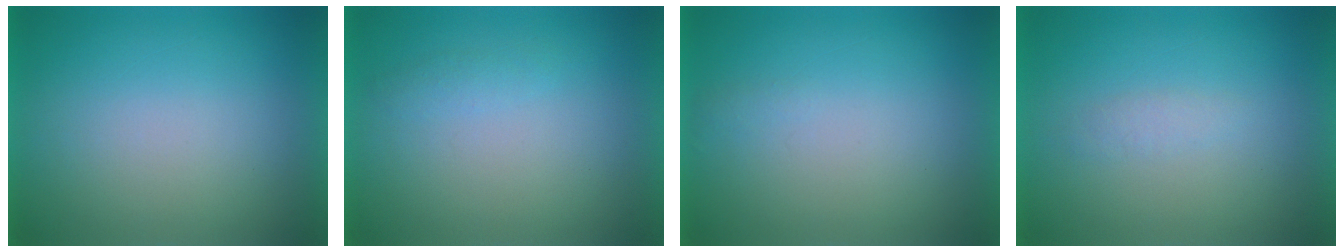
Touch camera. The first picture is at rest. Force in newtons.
{"total": 1.4}
{"total": 1.1}
{"total": 1.3}